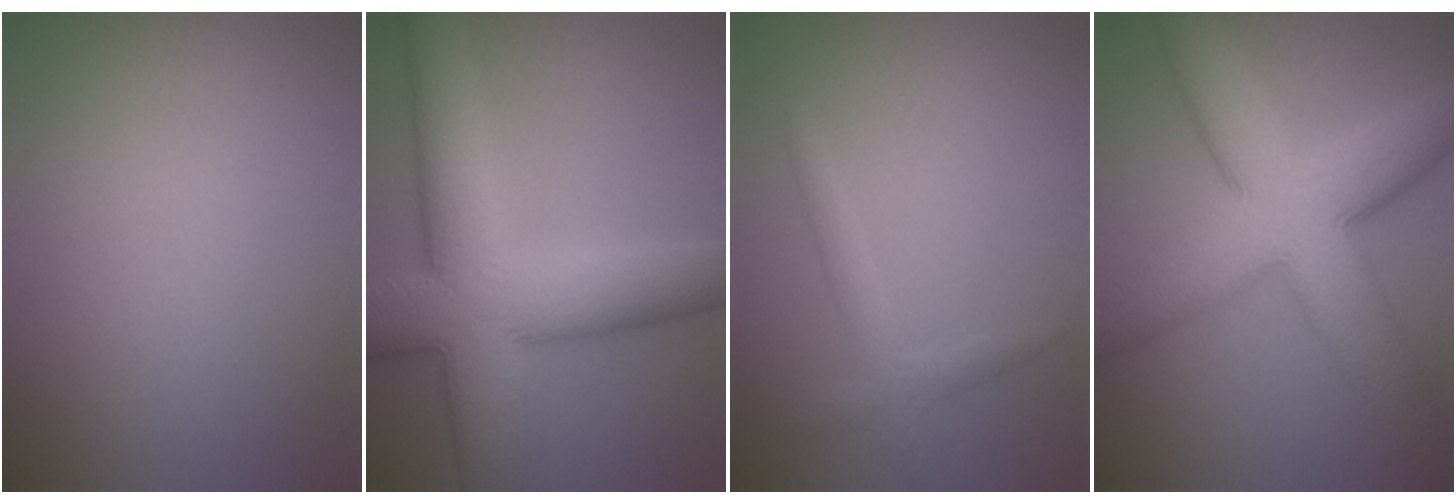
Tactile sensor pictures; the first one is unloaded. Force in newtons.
{"total": 11.1, "press": 11.1, "slide": 0.5}
{"total": 1.9, "press": 1.9, "slide": 0.0}
{"total": 11.7, "press": 11.7, "slide": 0.2}